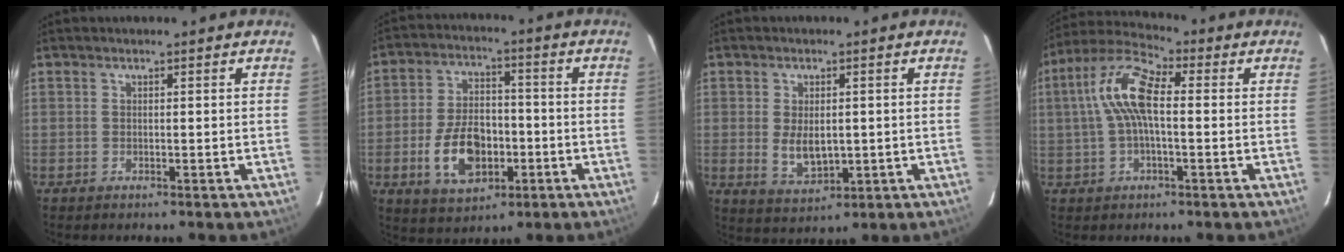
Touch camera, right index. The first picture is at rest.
{"total": 12.3, "force": [-3.9, 7.5, 9.0], "torque": [-0.185, 0.009, -0.055]}
{"total": 6.3, "force": [-0.2, 3.7, 5.2], "torque": [-0.098, -0.008, 0.006]}
{"total": 10.9, "force": [0.9, 4.1, 10.1], "torque": [-0.206, 0.024, 0.010]}